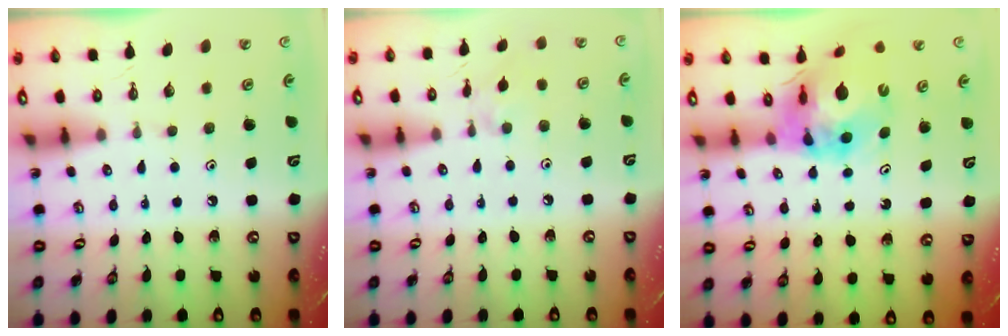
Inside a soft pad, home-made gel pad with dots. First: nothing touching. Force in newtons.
{"total": 2.6, "press": 2.6, "slide": 0.5}
{"total": 12.0, "press": 11.9, "slide": 1.4}